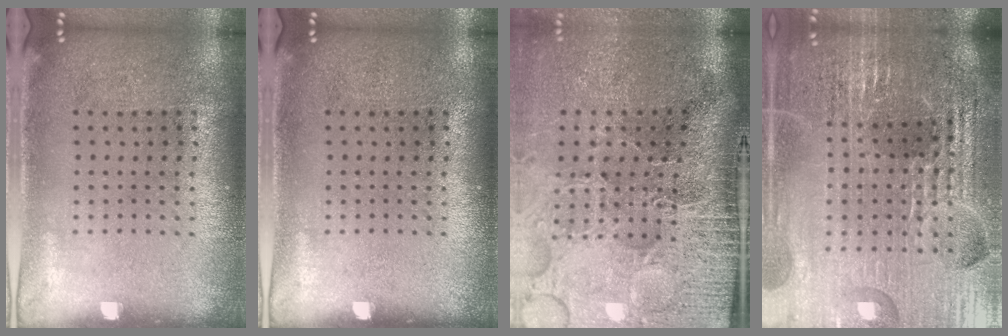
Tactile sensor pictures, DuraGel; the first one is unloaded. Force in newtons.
{"total": 0.0}
{"total": 5.1, "press": 4.1, "slide": 3.1}
{"total": 5.3, "press": 4.8, "slide": 2.1}